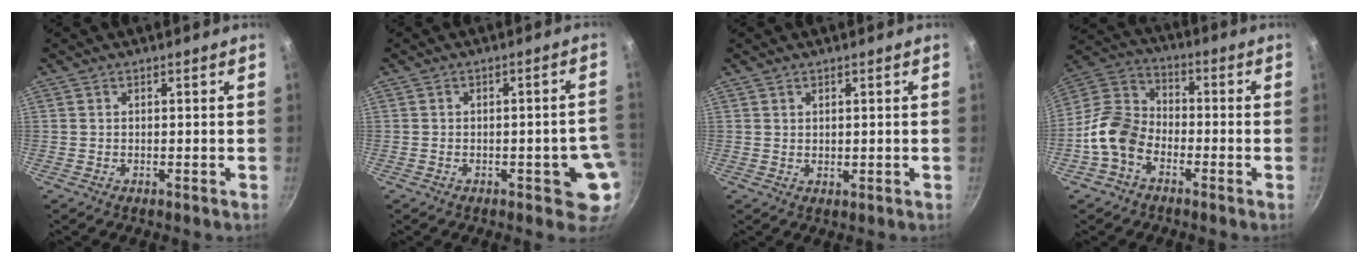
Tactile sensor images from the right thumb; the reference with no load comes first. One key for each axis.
{"total": 6.3, "fx": -1.6, "fy": 2.7, "fz": 5.4, "tx": -0.031, "ty": 0.022, "tz": -0.016}
{"total": 1.0, "fx": 0.9, "fy": 0.4, "fz": 0.3, "tx": 0.003, "ty": -0.010, "tz": 0.015}
{"total": 11.1, "fx": -4.8, "fy": 7.7, "fz": 6.3, "tx": -0.099, "ty": 0.048, "tz": -0.118}